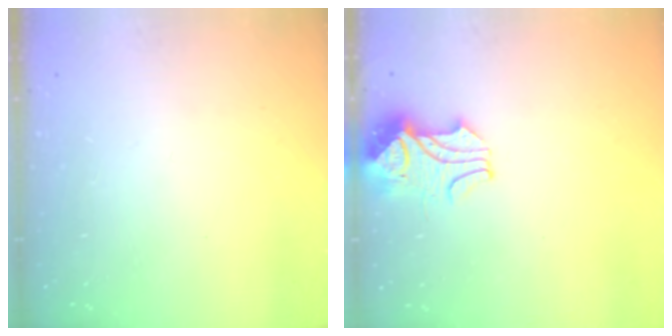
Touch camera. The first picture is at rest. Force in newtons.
{"total": 2.3, "press": 2.1, "slide": 0.9}